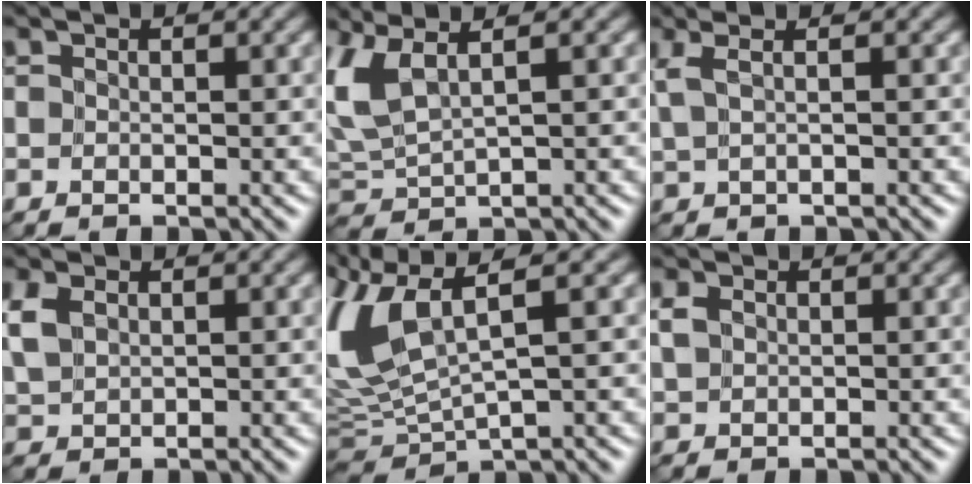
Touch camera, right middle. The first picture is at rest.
{"total": 5.4, "force": [2.5, 2.2, 4.3], "torque": [-0.127, 0.012, 0.056]}
{"total": 2.1, "force": [1.3, 0.3, 1.6], "torque": [-0.033, 0.003, 0.022]}
{"total": 2.6, "force": [1.2, 1.6, 1.6], "torque": [-0.047, 0.009, 0.025]}
{"total": 8.1, "force": [3.4, 2.9, 6.8], "torque": [-0.167, 0.010, 0.065]}
{"total": 1.2, "force": [0.6, 0.8, 0.6], "torque": [-0.014, 0.003, 0.009]}